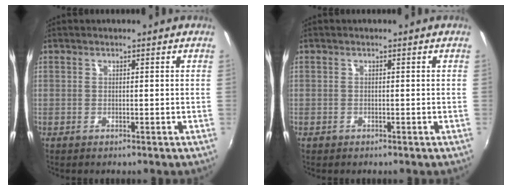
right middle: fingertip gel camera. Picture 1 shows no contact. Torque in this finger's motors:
{"motor_torque": [-0.11, -0.10, -0.05, -0.02]}